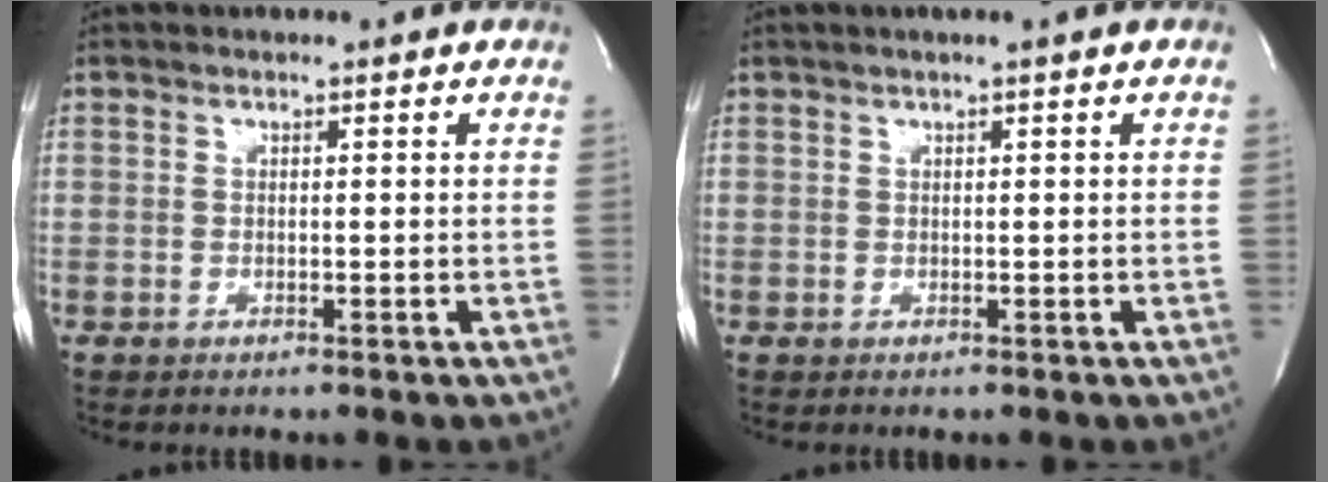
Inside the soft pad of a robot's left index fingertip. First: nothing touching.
{"total": 1.1, "force": [0.6, -0.3, 0.8], "torque": [-0.022, 0.004, 0.015]}